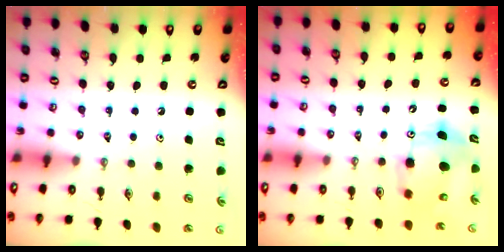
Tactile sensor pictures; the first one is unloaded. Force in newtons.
{"total": 8.0, "press": 7.8, "slide": 1.8}